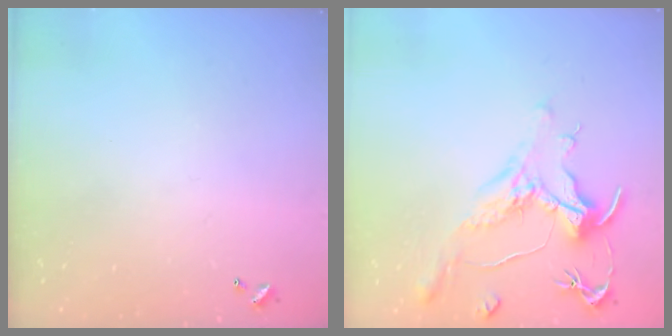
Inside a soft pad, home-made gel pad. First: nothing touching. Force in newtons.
{"total": 1.3, "press": 1.1, "slide": 0.7}